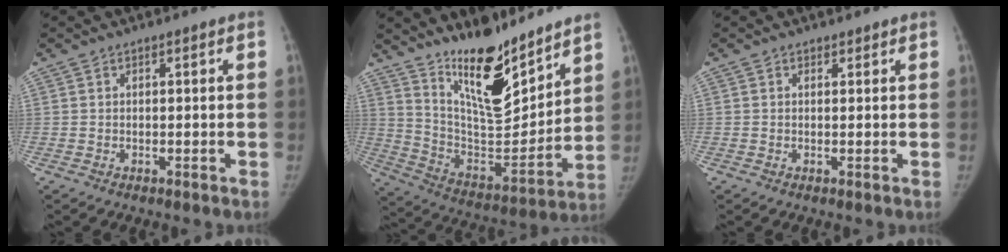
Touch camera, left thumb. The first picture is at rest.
{"total": 18.5, "force": [14.1, 5.7, 10.5], "torque": [-0.124, -0.115, 0.249]}
{"total": 0.7, "force": [0.5, 0.5, -0.2], "torque": [0.011, -0.005, 0.003]}